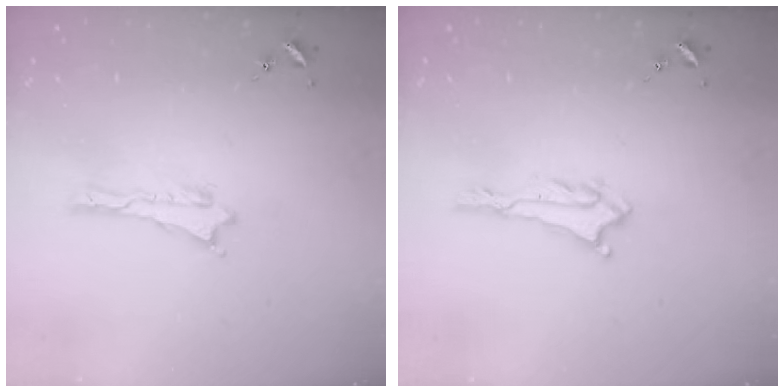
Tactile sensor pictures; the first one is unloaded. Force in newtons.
{"total": 1.0, "press": 1.0, "slide": 0.1}